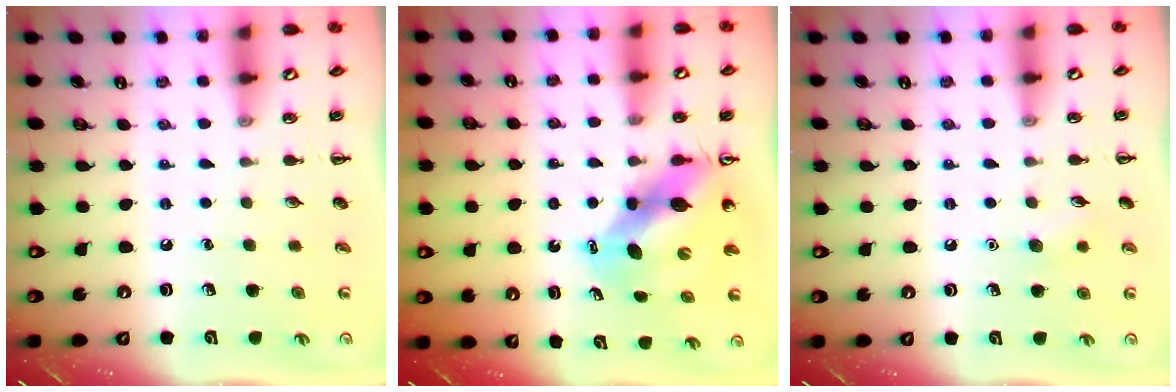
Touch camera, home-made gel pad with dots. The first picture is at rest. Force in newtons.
{"total": 9.6, "press": 9.1, "slide": 2.8}
{"total": 5.6, "press": 5.5, "slide": 1.2}